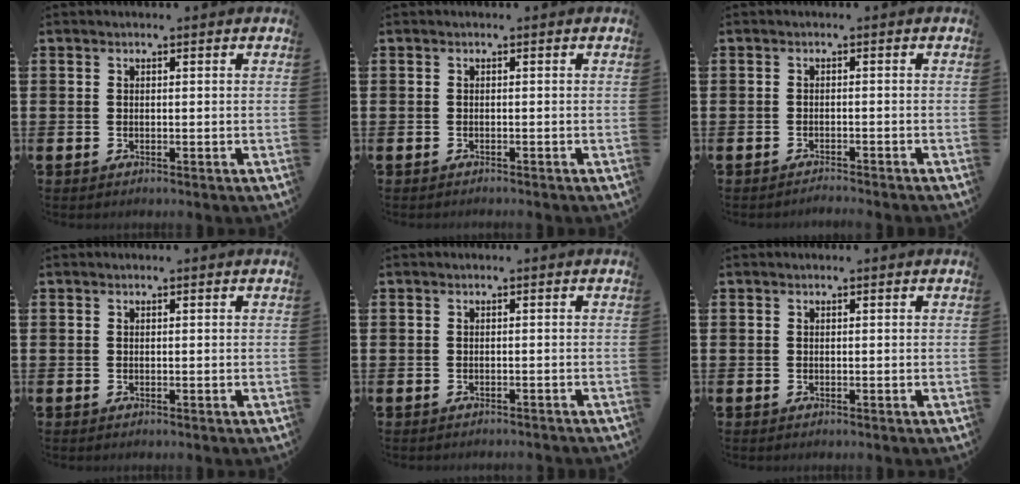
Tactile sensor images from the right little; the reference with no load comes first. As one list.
[{"total": 0.0}, {"total": 1.0, "force": [-1.0, -0.2, 0.0], "torque": [0.000, 0.001, -0.021]}, {"total": 0.0}, {"total": 0.6, "force": [-0.6, -0.1, 0.0], "torque": [-0.001, -0.002, -0.011]}, {"total": 0.0}]